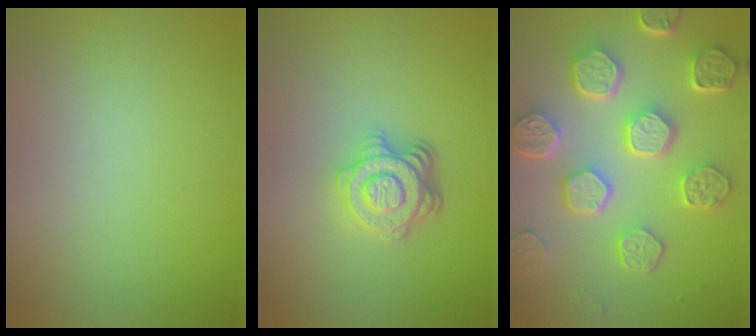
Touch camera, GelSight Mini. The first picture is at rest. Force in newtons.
{"total": 4.6, "press": 3.3, "slide": 3.2}
{"total": 7.9, "press": 6.0, "slide": 5.2}